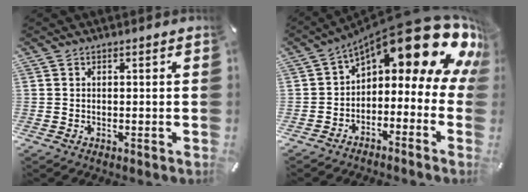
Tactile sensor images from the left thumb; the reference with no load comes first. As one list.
[{"total": 21.2, "force": [12.4, 7.7, 15.3], "torque": [-0.213, -0.093, 0.208]}]